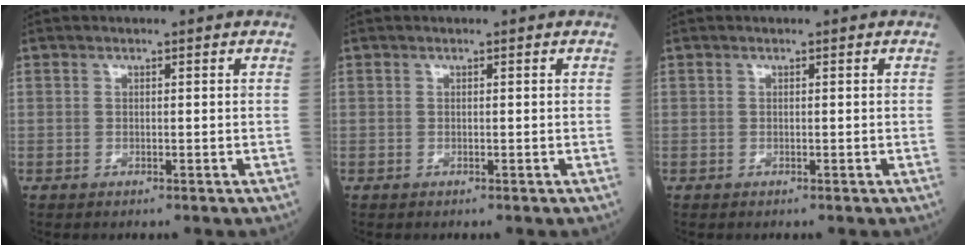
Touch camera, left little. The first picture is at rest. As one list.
[{"total": 0.0}, {"total": 0.0}]